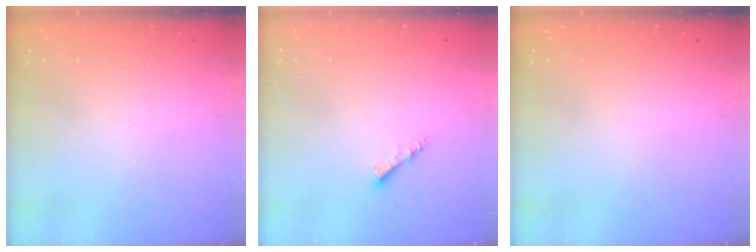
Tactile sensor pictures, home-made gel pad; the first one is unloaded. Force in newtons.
{"total": 3.0, "press": 2.9, "slide": 0.6}
{"total": 0.0}